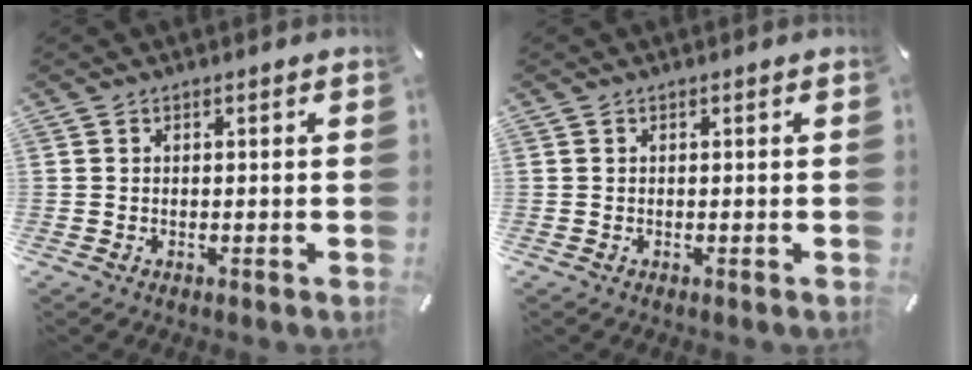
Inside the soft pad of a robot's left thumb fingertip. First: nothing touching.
{"total": 0.0}